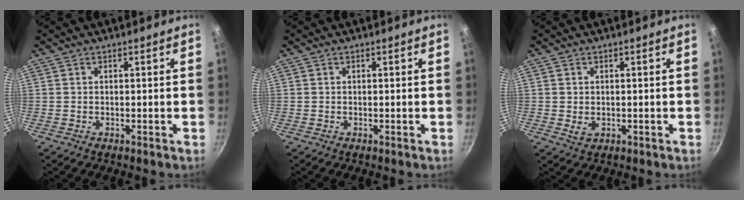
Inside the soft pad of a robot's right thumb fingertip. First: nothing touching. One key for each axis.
{"total": 0.0}
{"total": 1.7, "fx": 0.1, "fy": 1.3, "fz": 1.1, "tx": -0.017, "ty": -0.006, "tz": 0.004}